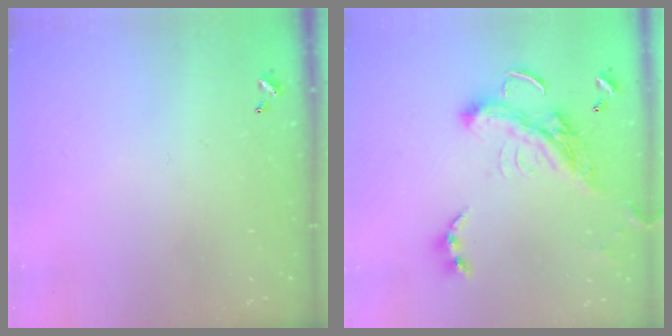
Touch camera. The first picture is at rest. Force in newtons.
{"total": 6.2, "press": 6.1, "slide": 1.5}